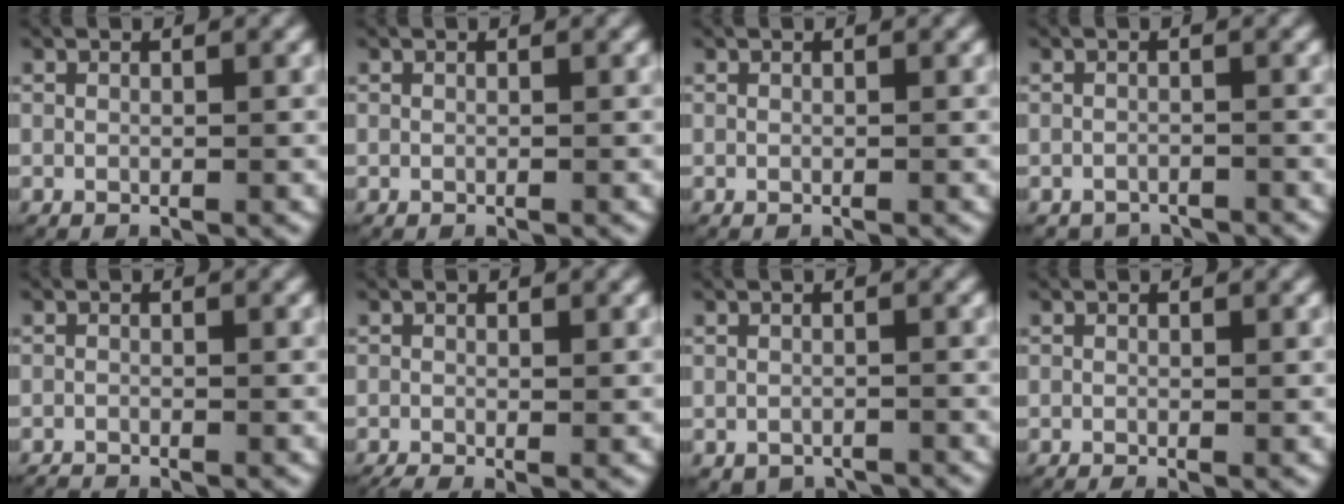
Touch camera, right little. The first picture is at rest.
{"total": 0.0}
{"total": 0.0}
{"total": 2.0, "force": [-1.9, 0.7, -0.1], "torque": [0.002, -0.008, -0.031]}
{"total": 0.8, "force": [-0.8, 0.0, 0.0], "torque": [-0.005, -0.007, -0.014]}
{"total": 1.4, "force": [-1.0, 0.5, 0.9], "torque": [-0.013, -0.011, -0.013]}
{"total": 1.6, "force": [-1.2, 1.1, 0.2], "torque": [-0.003, -0.007, -0.016]}
{"total": 0.6, "force": [-0.4, 0.1, 0.4], "torque": [-0.006, -0.005, -0.006]}